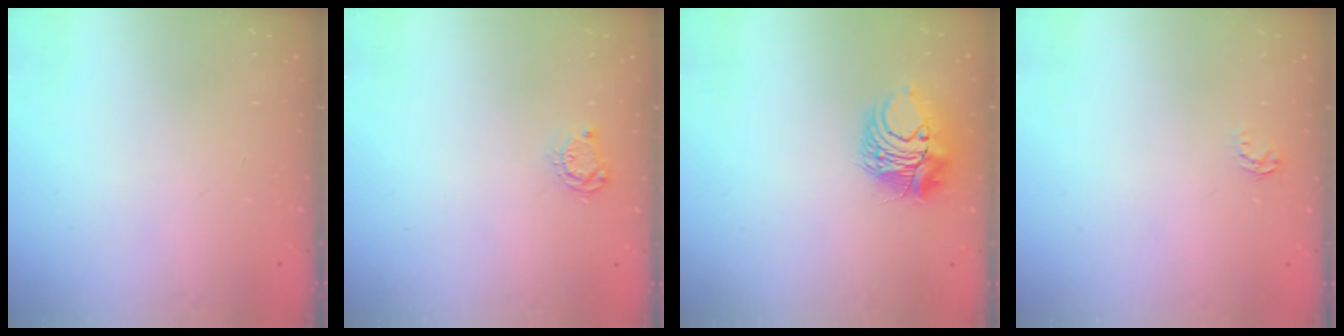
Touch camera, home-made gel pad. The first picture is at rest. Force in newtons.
{"total": 5.0, "press": 5.0, "slide": 0.6}
{"total": 9.5, "press": 9.4, "slide": 0.7}
{"total": 2.5, "press": 2.5, "slide": 0.4}